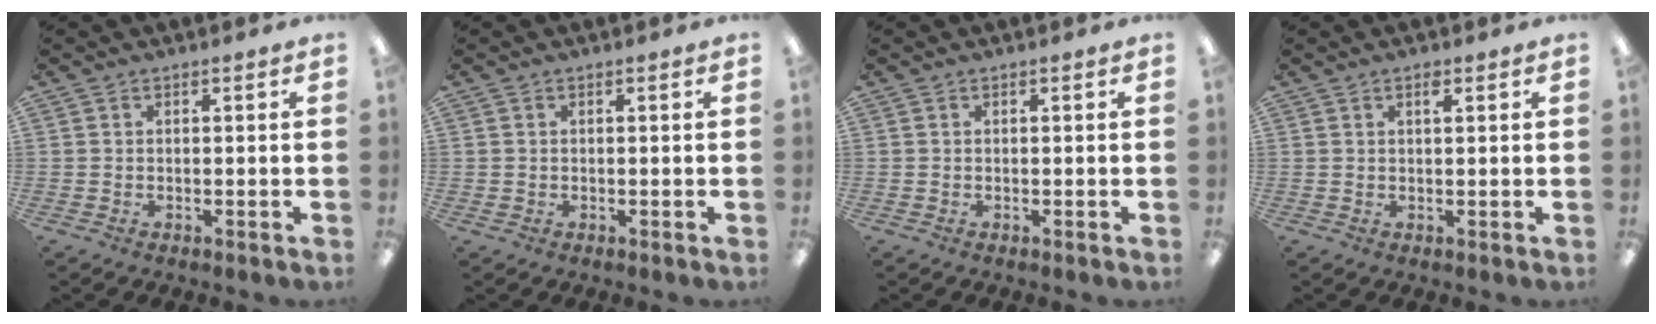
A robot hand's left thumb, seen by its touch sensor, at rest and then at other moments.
{"total": 0.6, "force": [0.3, 0.5, 0.1], "torque": [-0.002, 0.006, 0.003]}
{"total": 0.0}
{"total": 1.5, "force": [0.9, 0.5, 1.1], "torque": [-0.017, -0.001, 0.014]}